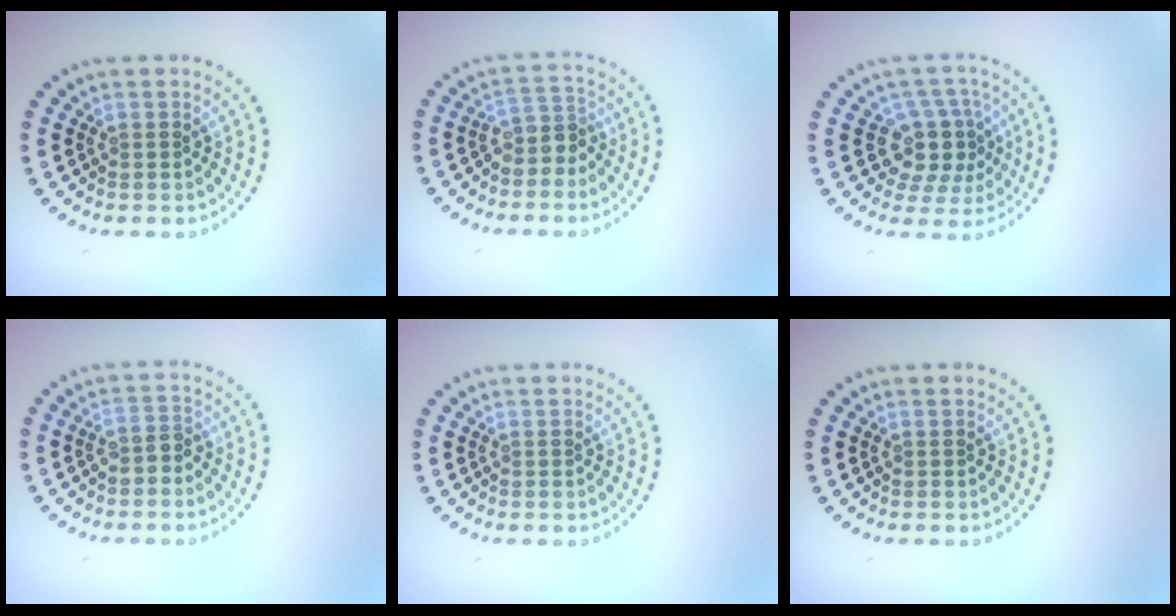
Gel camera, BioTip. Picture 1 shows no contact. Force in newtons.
{"total": 2.5, "press": 2.0, "slide": 1.5}
{"total": 4.0, "press": 3.4, "slide": 2.2}
{"total": 1.8, "press": 1.6, "slide": 0.9}
{"total": 0.0}
{"total": 0.0}